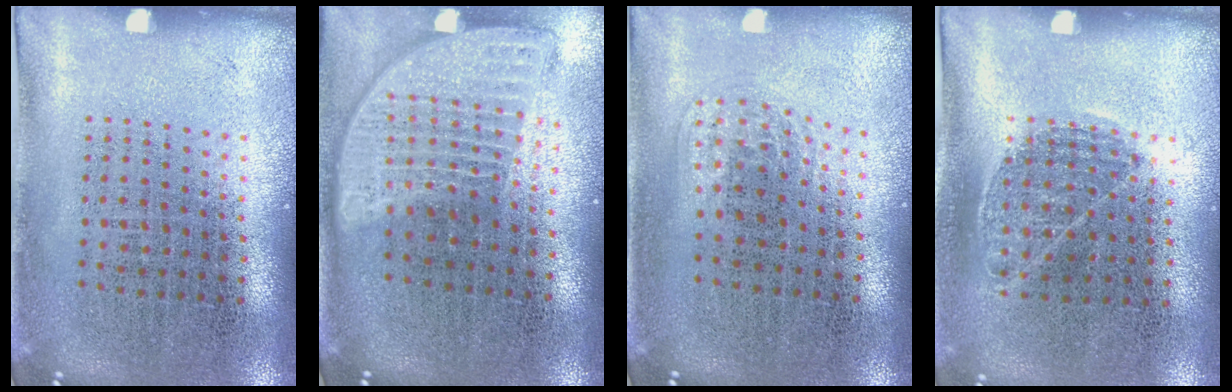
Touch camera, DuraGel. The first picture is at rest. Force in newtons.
{"total": 1.9, "press": 1.6, "slide": 1.1}
{"total": 1.0, "press": 0.7, "slide": 0.7}
{"total": 0.9, "press": 0.7, "slide": 0.6}